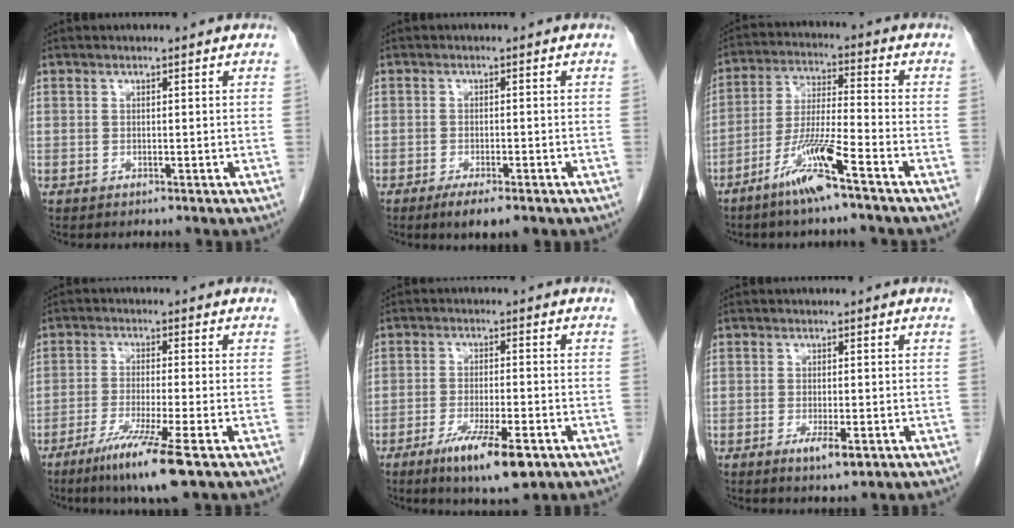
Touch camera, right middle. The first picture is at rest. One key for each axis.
{"total": 4.4, "fx": -2.9, "fy": 1.0, "fz": 3.2, "tx": -0.053, "ty": -0.008, "tz": -0.041}
{"total": 9.7, "fx": -6.0, "fy": -0.2, "fz": 7.6, "tx": -0.155, "ty": -0.015, "tz": -0.118}
{"total": 8.8, "fx": -5.1, "fy": -0.6, "fz": 7.2, "tx": -0.134, "ty": -0.028, "tz": -0.090}
{"total": 9.1, "fx": -5.0, "fy": 1.4, "fz": 7.4, "tx": -0.129, "ty": -0.019, "tz": -0.078}
{"total": 3.3, "fx": -1.4, "fy": 0.7, "fz": 2.8, "tx": -0.049, "ty": -0.005, "tz": -0.019}